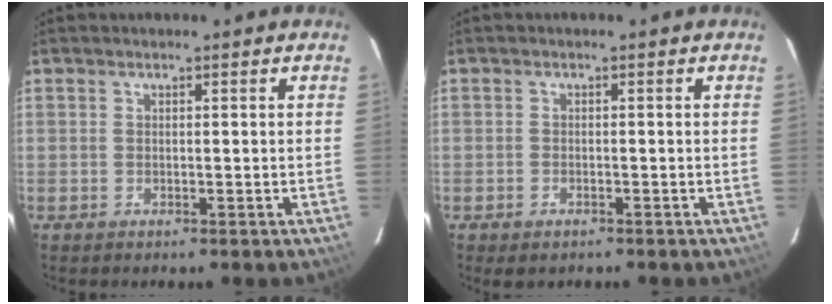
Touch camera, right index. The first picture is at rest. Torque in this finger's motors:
{"motor_torque": [0.26, -0.26, 0.02, -0.01]}